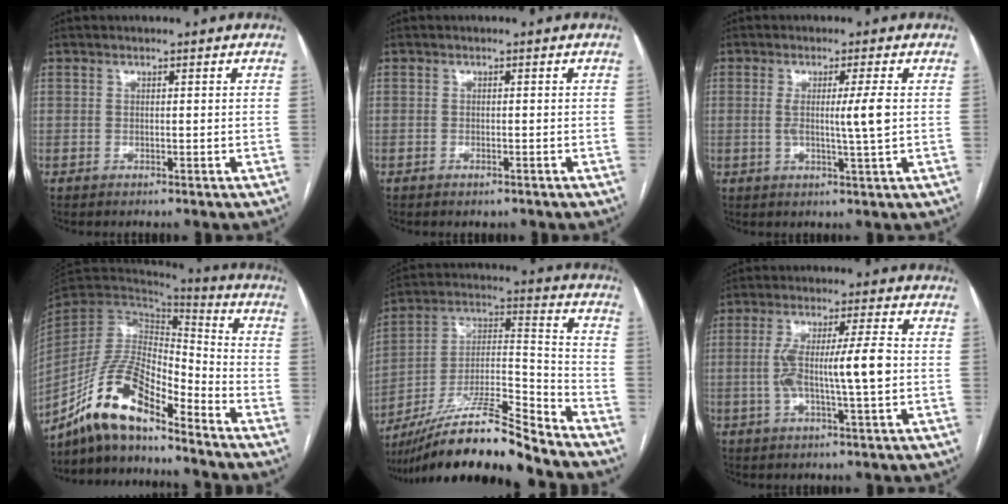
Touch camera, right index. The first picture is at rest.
{"total": 0.8, "force": [-0.6, 0.3, 0.4], "torque": [-0.010, -0.001, -0.003]}
{"total": 4.9, "force": [0.3, -0.9, 4.8], "torque": [-0.083, -0.008, 0.005]}
{"total": 13.2, "force": [-10.2, 3.4, 7.7], "torque": [-0.157, 0.020, -0.189]}
{"total": 18.0, "force": [-15.5, 0.1, 9.1], "torque": [-0.172, 0.018, -0.277]}
{"total": 9.6, "force": [-0.6, 0.6, 9.6], "torque": [-0.177, 0.012, -0.013]}